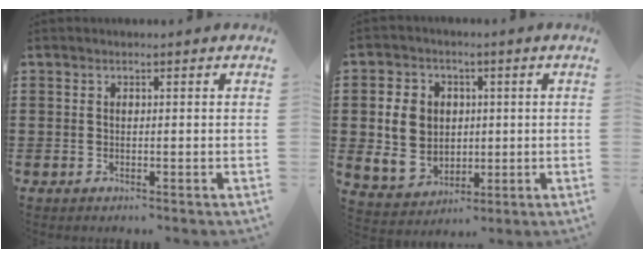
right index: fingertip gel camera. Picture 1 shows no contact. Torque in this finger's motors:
{"motor_torque": [2.14, 0.00, 0.40, 0.05]}